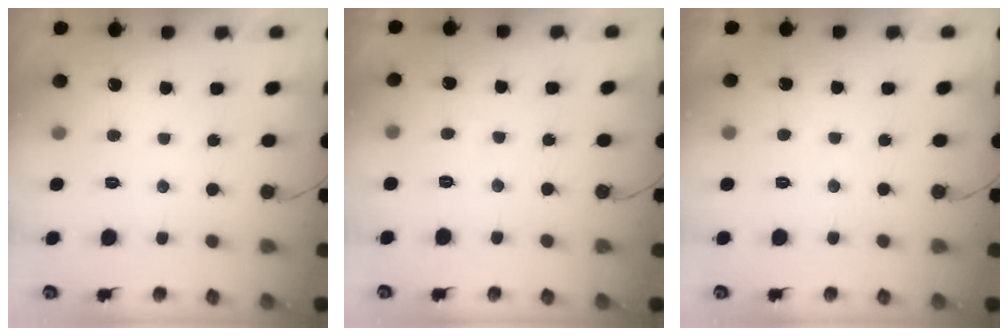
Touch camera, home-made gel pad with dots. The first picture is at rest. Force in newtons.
{"total": 1.3, "press": 1.2, "slide": 0.5}
{"total": 1.1, "press": 1.0, "slide": 0.5}